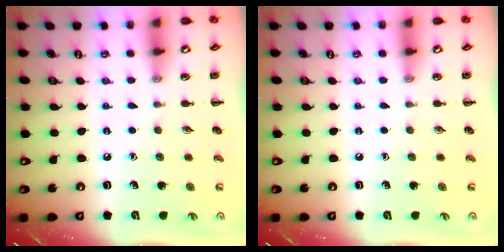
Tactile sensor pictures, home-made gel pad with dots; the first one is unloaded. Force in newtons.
{"total": 0.0}